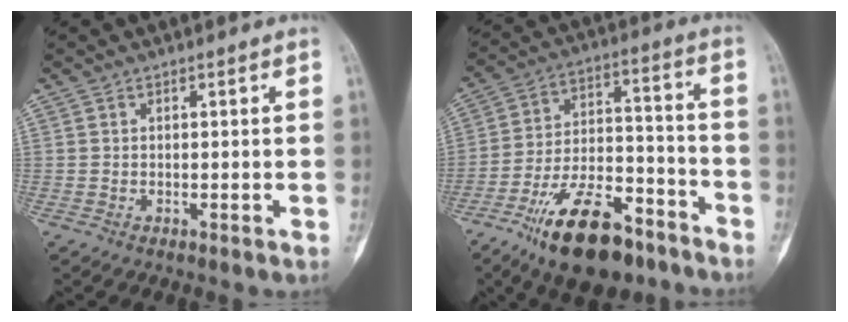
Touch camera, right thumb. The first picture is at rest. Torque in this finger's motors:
{"motor_torque": [1.18, 0.04, 1.43, -1.35, 0.13]}